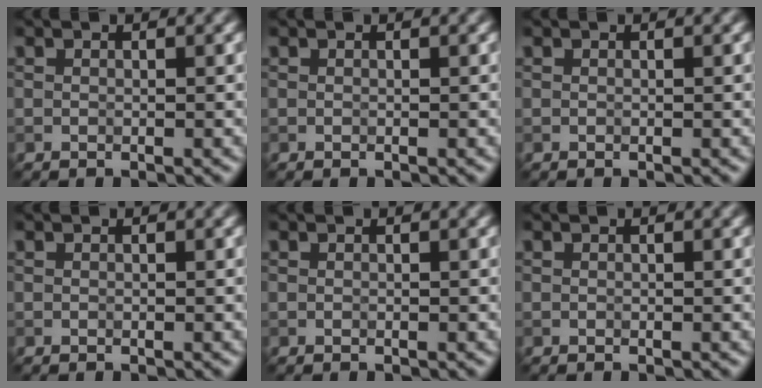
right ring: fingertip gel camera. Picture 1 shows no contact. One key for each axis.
{"total": 0.0}
{"total": 0.0}
{"total": 0.0}
{"total": 0.0}
{"total": 0.0}